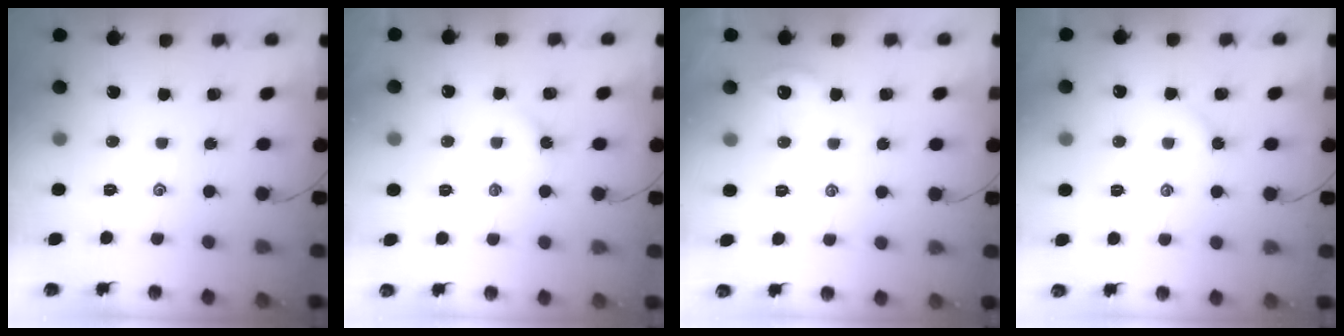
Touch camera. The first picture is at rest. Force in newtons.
{"total": 2.8, "press": 2.8, "slide": 0.4}
{"total": 2.2, "press": 2.2, "slide": 0.4}
{"total": 3.0, "press": 3.0, "slide": 0.4}